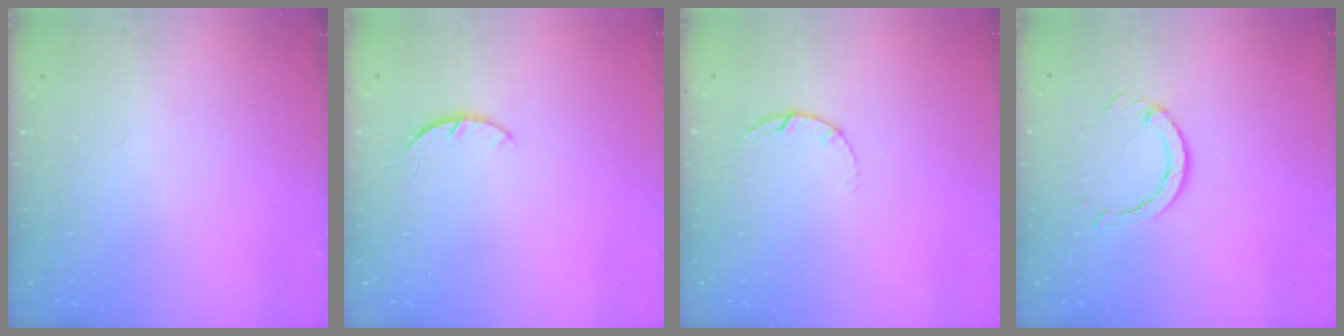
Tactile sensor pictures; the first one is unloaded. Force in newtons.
{"total": 2.9, "press": 2.8, "slide": 0.5}
{"total": 3.6, "press": 3.5, "slide": 0.5}
{"total": 3.7, "press": 3.7, "slide": 0.1}